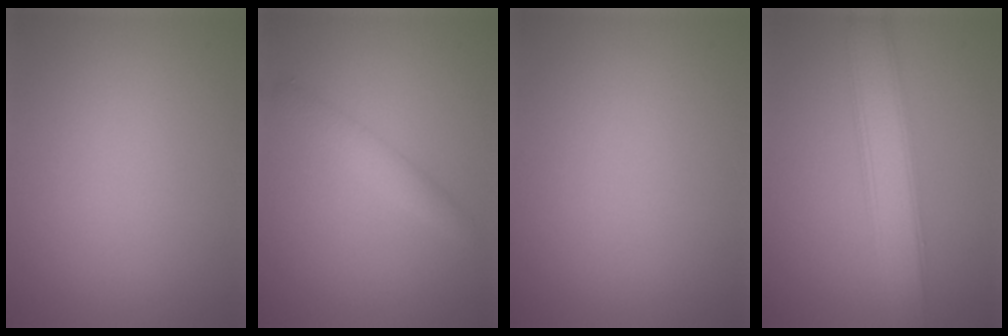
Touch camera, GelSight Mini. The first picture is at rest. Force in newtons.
{"total": 2.0, "press": 2.0, "slide": 0.1}
{"total": 0.0}
{"total": 5.1, "press": 5.1, "slide": 0.0}